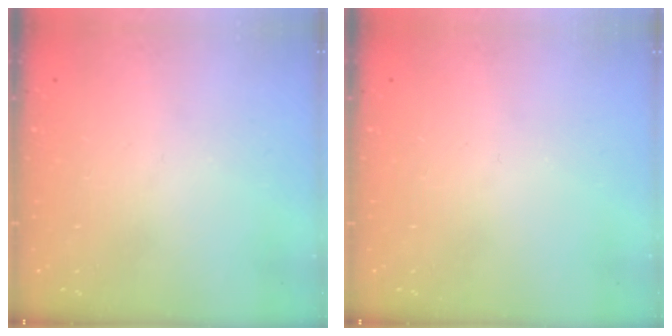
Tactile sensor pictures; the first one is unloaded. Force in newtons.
{"total": 0.0}